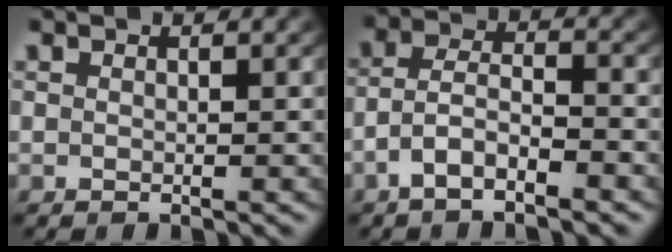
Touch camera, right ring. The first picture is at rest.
{"total": 4.2, "force": [-2.3, 2.3, 2.6], "torque": [-0.061, -0.020, -0.037]}